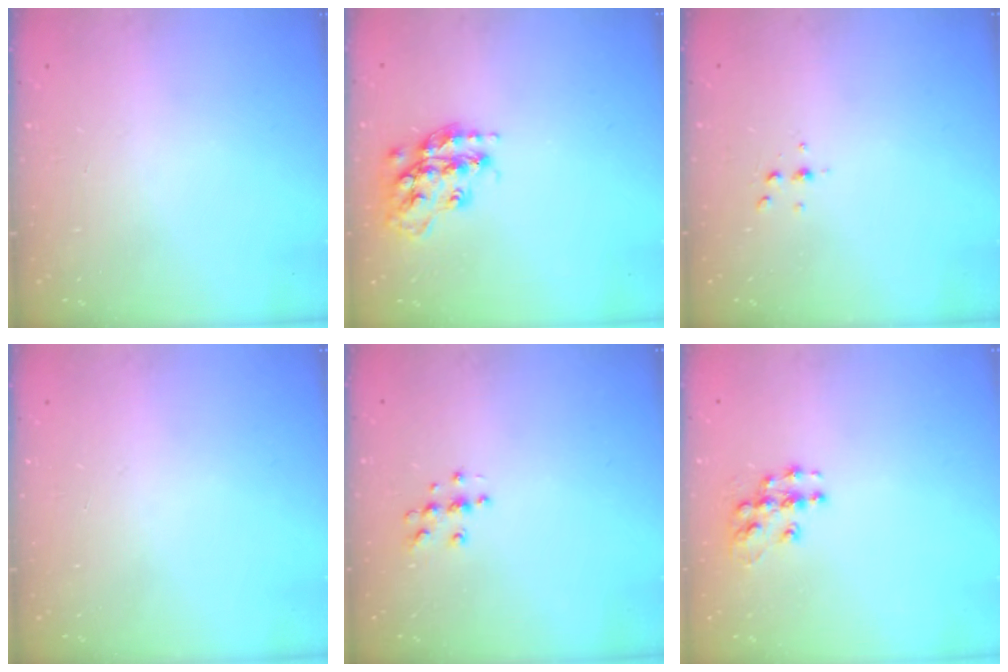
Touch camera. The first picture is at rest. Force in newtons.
{"total": 16.3, "press": 16.3, "slide": 0.8}
{"total": 3.1, "press": 3.1, "slide": 0.5}
{"total": 0.0}
{"total": 5.4, "press": 5.4, "slide": 0.6}
{"total": 9.2, "press": 9.2, "slide": 0.5}